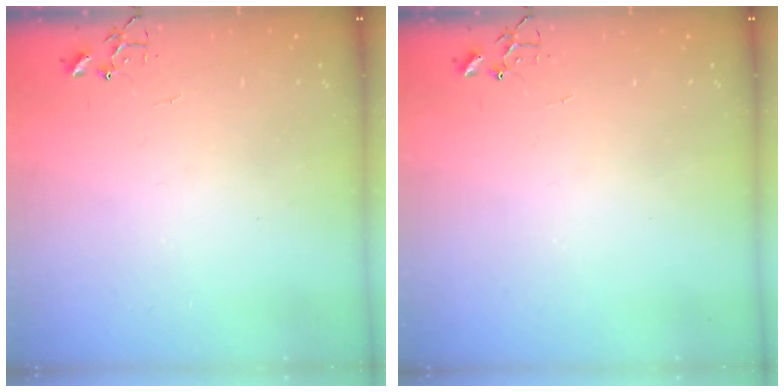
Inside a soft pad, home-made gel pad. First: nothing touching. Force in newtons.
{"total": 0.0}